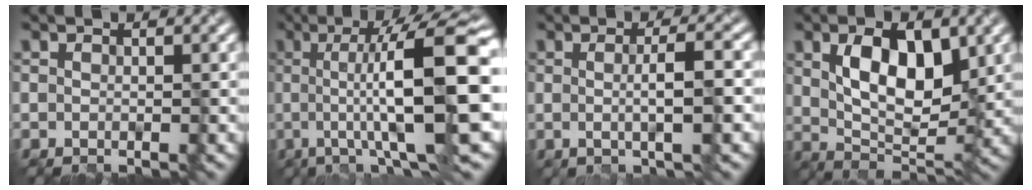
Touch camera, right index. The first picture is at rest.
{"total": 13.0, "force": [0.2, 2.7, 12.8], "torque": [-0.161, 0.016, -0.004]}
{"total": 3.5, "force": [0.2, 0.7, 3.5], "torque": [-0.049, 0.002, 0.002]}
{"total": 7.2, "force": [2.3, 3.5, 5.9], "torque": [-0.099, 0.000, 0.039]}